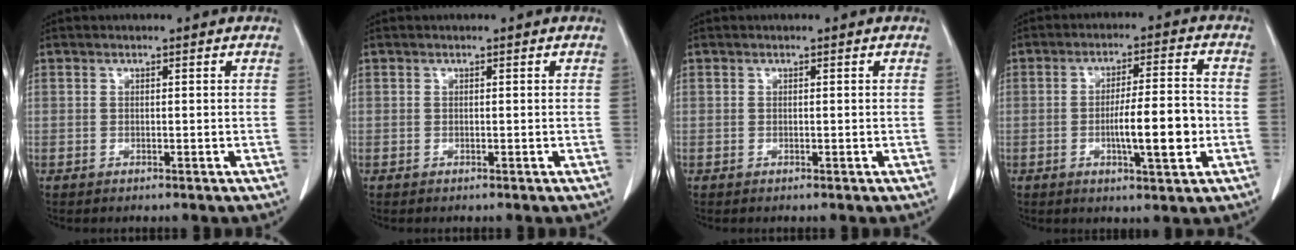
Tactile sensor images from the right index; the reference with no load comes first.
{"total": 0.0}
{"total": 0.0}
{"total": 9.1, "force": [-2.0, 1.1, 8.8], "torque": [-0.143, 0.002, -0.032]}